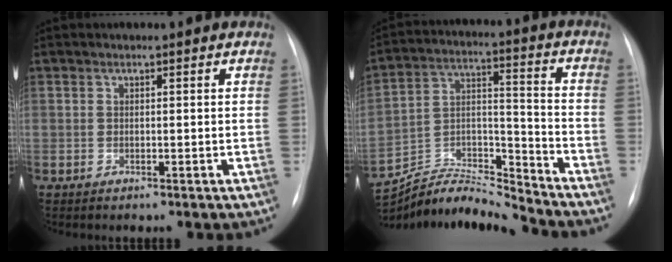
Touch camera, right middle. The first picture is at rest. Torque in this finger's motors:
{"motor_torque": [-0.45, -0.40, -0.08, -0.03]}